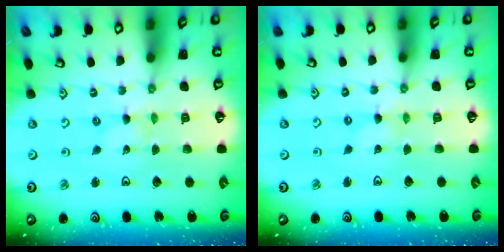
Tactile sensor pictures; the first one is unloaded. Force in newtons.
{"total": 0.0}